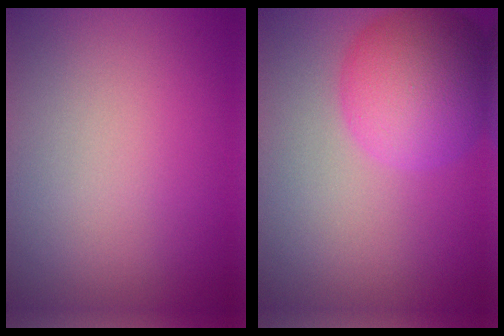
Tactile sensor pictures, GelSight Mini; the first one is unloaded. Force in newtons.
{"total": 7.5, "press": 7.5, "slide": 0.3}